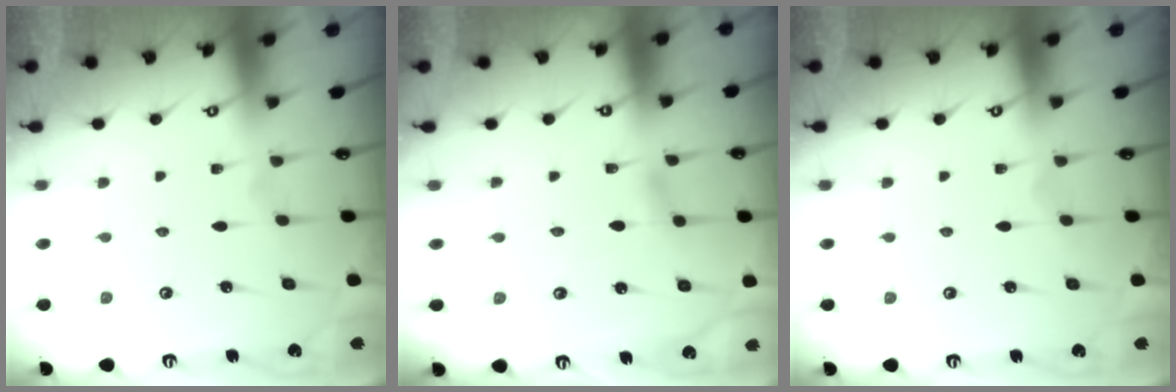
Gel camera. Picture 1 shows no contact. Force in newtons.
{"total": 2.2, "press": 2.2, "slide": 0.3}
{"total": 0.0}